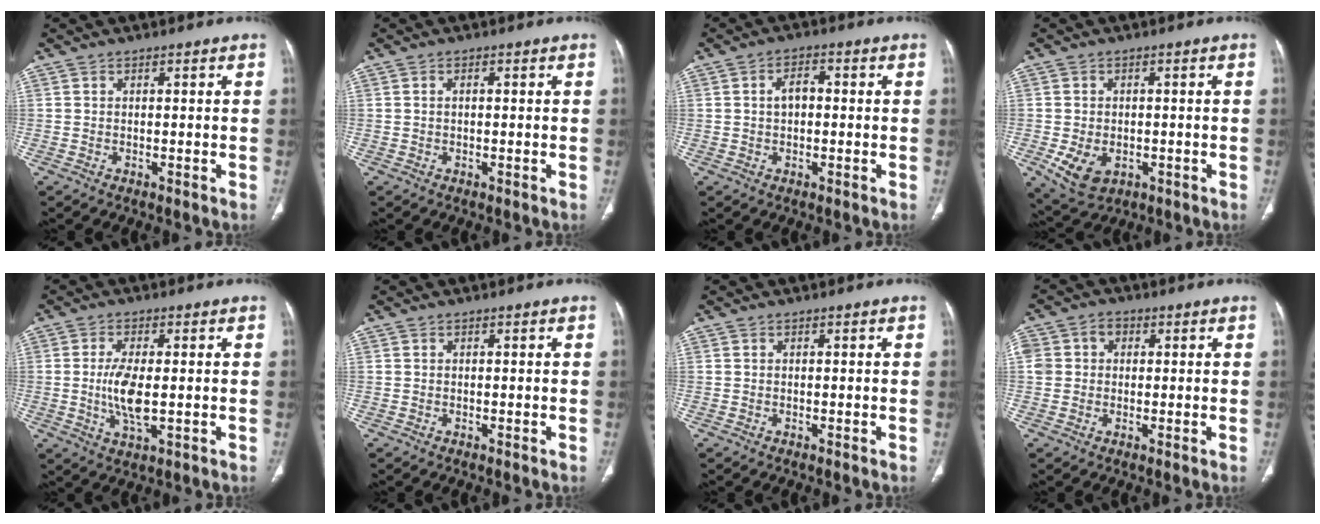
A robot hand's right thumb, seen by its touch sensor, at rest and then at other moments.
{"total": 0.7, "force": [0.1, 0.4, 0.6], "torque": [-0.016, 0.003, 0.001]}
{"total": 3.6, "force": [0.2, 2.3, 2.8], "torque": [-0.046, 0.013, 0.000]}
{"total": 7.0, "force": [-1.9, 4.9, 4.6], "torque": [-0.078, -0.001, -0.019]}
{"total": 6.9, "force": [-0.3, 2.5, 6.4], "torque": [-0.136, -0.013, -0.003]}
{"total": 0.0}
{"total": 0.0}
{"total": 6.2, "force": [1.1, 5.3, 3.0], "torque": [-0.051, 0.020, 0.022]}